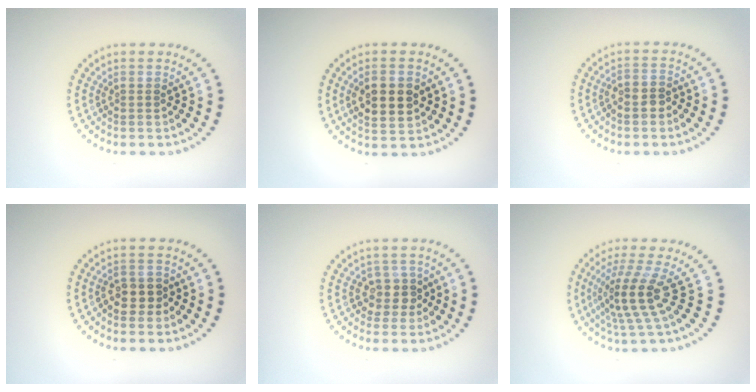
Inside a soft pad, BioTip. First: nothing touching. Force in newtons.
{"total": 4.4, "press": 4.3, "slide": 0.2}
{"total": 1.7, "press": 1.5, "slide": 0.8}
{"total": 2.4, "press": 2.3, "slide": 0.7}
{"total": 2.3, "press": 2.0, "slide": 1.1}
{"total": 4.4, "press": 3.2, "slide": 3.1}